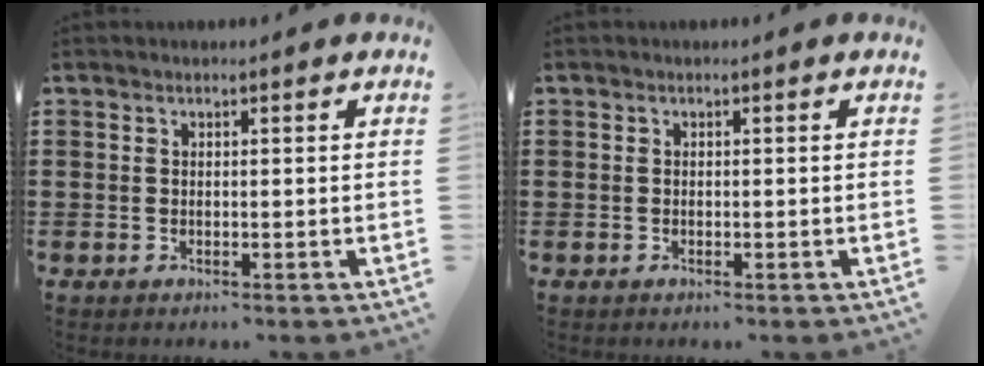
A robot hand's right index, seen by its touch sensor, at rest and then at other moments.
{"total": 0.0}